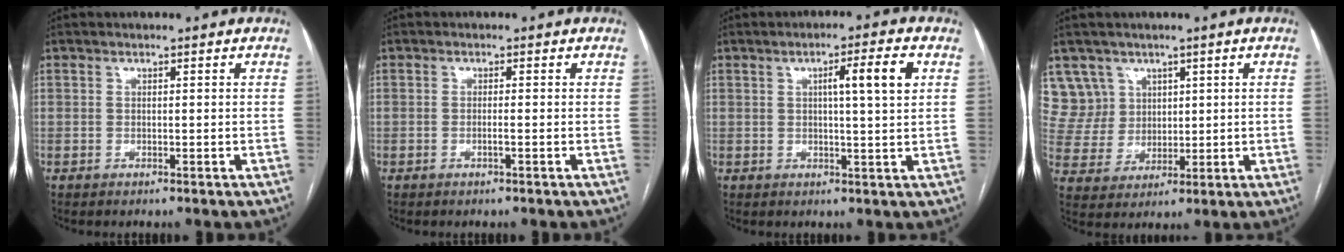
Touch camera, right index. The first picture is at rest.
{"total": 0.8, "force": [-0.3, -0.1, 0.7], "torque": [-0.015, 0.000, -0.006]}
{"total": 6.0, "force": [1.7, -0.2, 5.8], "torque": [-0.090, 0.005, 0.025]}
{"total": 7.5, "force": [4.3, 6.1, -0.3], "torque": [0.005, 0.021, 0.098]}